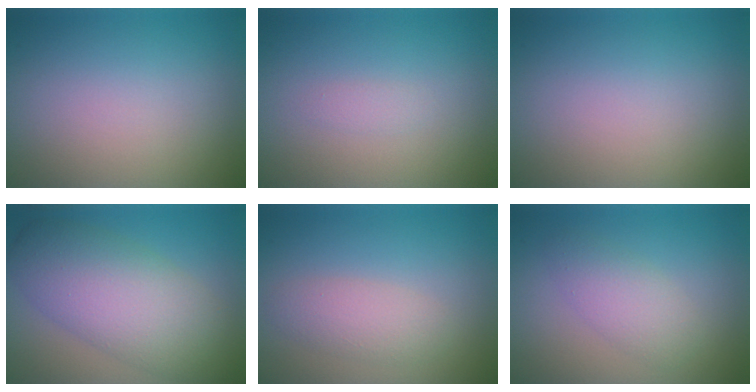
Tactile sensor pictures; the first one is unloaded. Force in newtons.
{"total": 0.7, "press": 0.7, "slide": 0.0}
{"total": 0.0}
{"total": 8.7, "press": 8.6, "slide": 0.3}
{"total": 2.5, "press": 2.5, "slide": 0.1}
{"total": 2.7, "press": 2.7, "slide": 0.1}